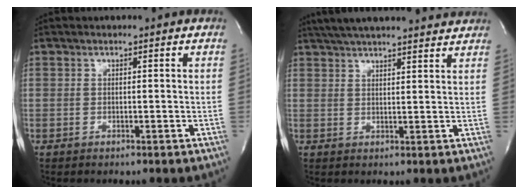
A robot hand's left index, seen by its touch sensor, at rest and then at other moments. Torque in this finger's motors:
{"motor_torque": [0.36, -0.35, 0.08, 0.06]}